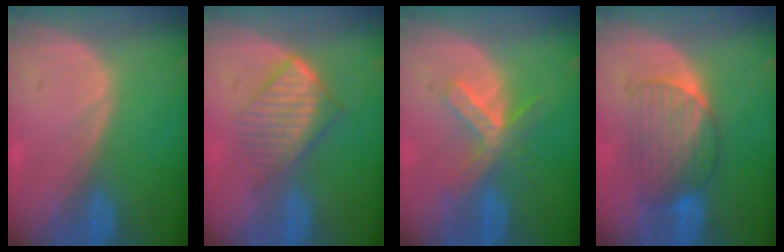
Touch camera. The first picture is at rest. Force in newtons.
{"total": 7.0, "press": 6.0, "slide": 3.6}
{"total": 5.3, "press": 5.3, "slide": 0.8}
{"total": 6.8, "press": 6.7, "slide": 0.9}